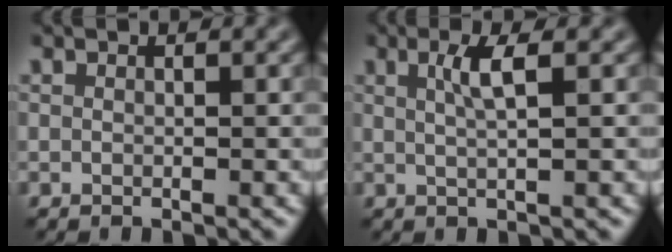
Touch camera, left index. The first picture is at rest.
{"total": 2.4, "force": [0.6, 0.6, 2.3], "torque": [-0.041, -0.002, 0.007]}